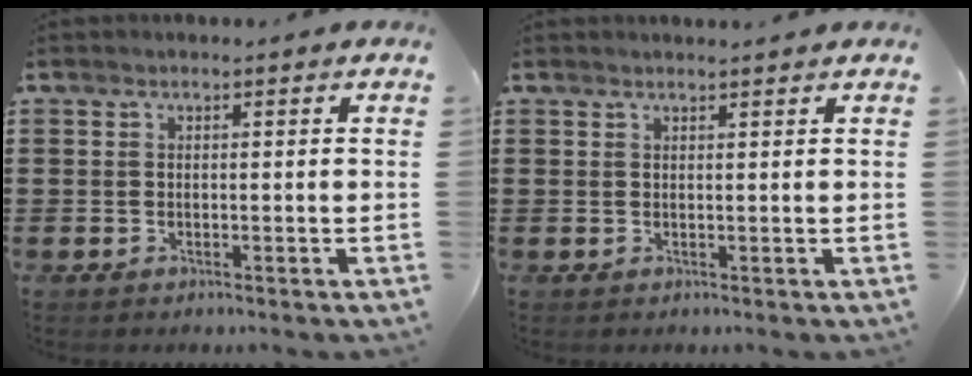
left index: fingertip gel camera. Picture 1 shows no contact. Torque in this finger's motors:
{"motor_torque": [-0.03, 0.10, -0.43, 0.00]}